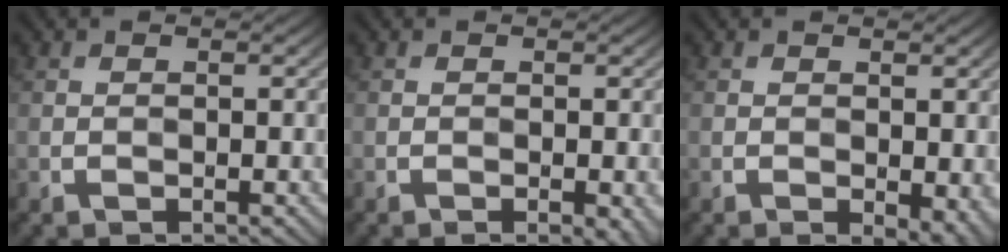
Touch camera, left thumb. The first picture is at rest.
{"total": 1.4, "force": [-0.6, 0.3, 1.3], "torque": [-0.017, -0.003, -0.008]}
{"total": 3.5, "force": [-1.1, 1.8, 2.8], "torque": [-0.034, -0.008, -0.012]}